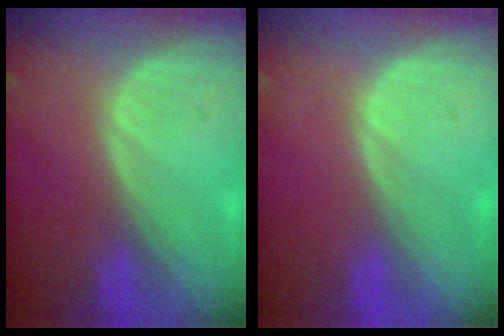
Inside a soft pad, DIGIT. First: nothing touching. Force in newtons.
{"total": 0.0}